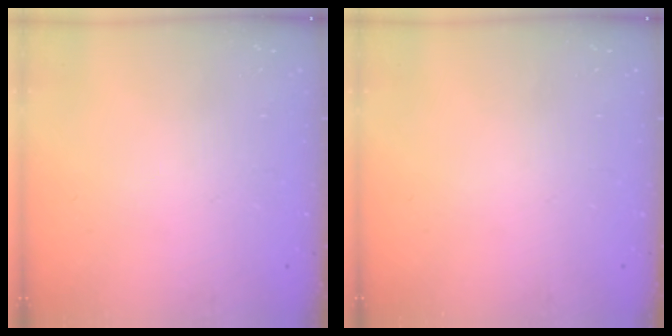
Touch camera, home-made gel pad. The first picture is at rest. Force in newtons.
{"total": 0.0}